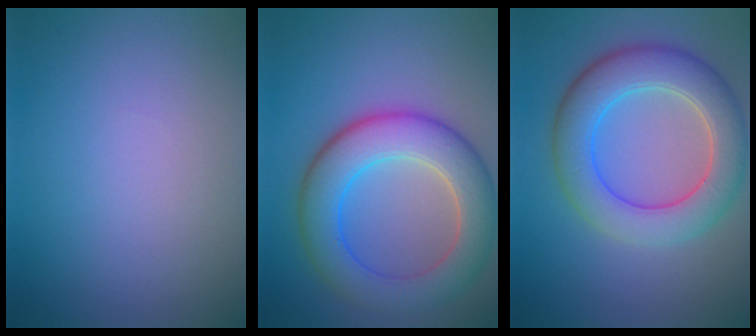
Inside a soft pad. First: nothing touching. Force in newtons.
{"total": 7.9, "press": 7.9, "slide": 0.4}
{"total": 8.3, "press": 8.3, "slide": 0.1}